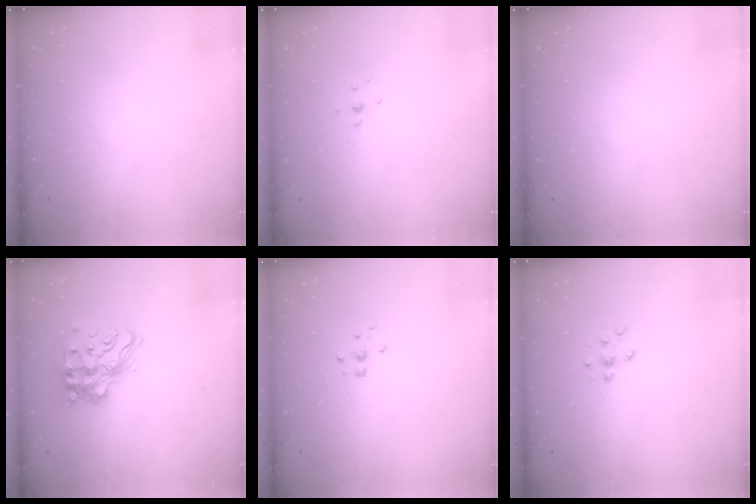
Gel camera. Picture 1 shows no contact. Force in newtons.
{"total": 2.8, "press": 2.7, "slide": 0.7}
{"total": 0.0}
{"total": 15.4, "press": 15.3, "slide": 1.7}
{"total": 5.3, "press": 5.3, "slide": 0.5}
{"total": 5.8, "press": 5.6, "slide": 1.5}